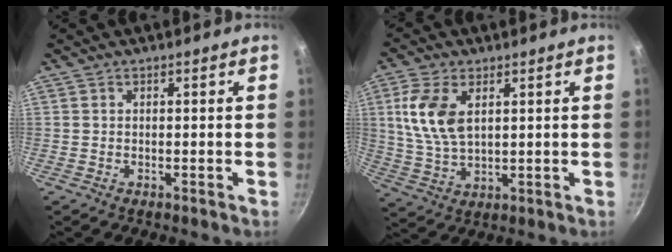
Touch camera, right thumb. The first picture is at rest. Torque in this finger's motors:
{"motor_torque": [-0.72, 0.98, 1.28, -0.17, 0.18]}